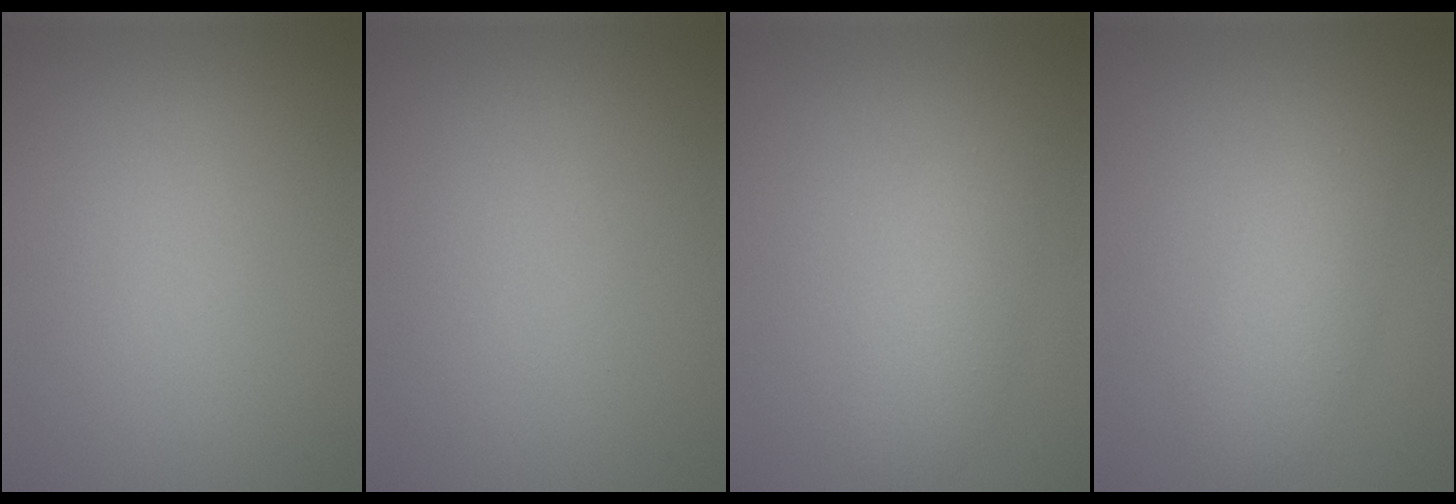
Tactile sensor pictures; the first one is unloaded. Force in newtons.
{"total": 0.0}
{"total": 2.7, "press": 2.7, "slide": 0.1}
{"total": 3.0, "press": 3.0, "slide": 0.0}